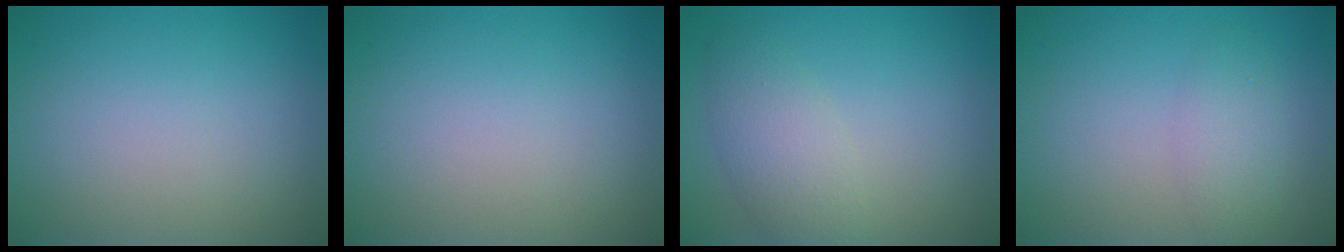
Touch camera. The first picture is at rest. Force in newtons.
{"total": 0.0}
{"total": 3.3, "press": 3.3, "slide": 0.2}
{"total": 2.2, "press": 2.2, "slide": 0.1}